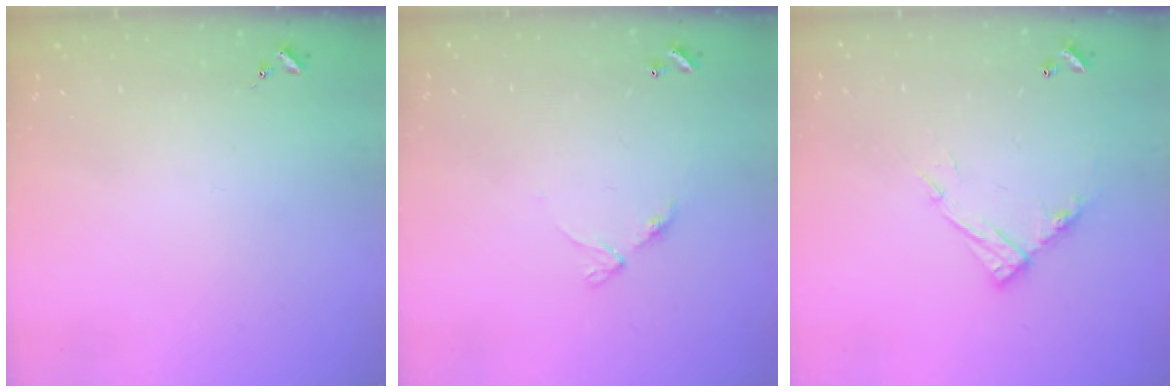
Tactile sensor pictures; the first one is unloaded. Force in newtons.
{"total": 6.4, "press": 6.4, "slide": 0.5}
{"total": 11.5, "press": 11.4, "slide": 0.8}